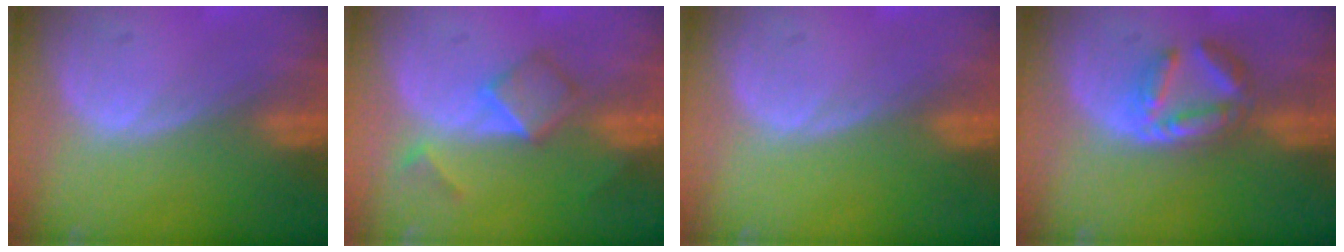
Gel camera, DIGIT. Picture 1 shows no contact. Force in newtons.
{"total": 5.2, "press": 4.5, "slide": 2.6}
{"total": 0.0}
{"total": 5.6, "press": 5.4, "slide": 1.3}